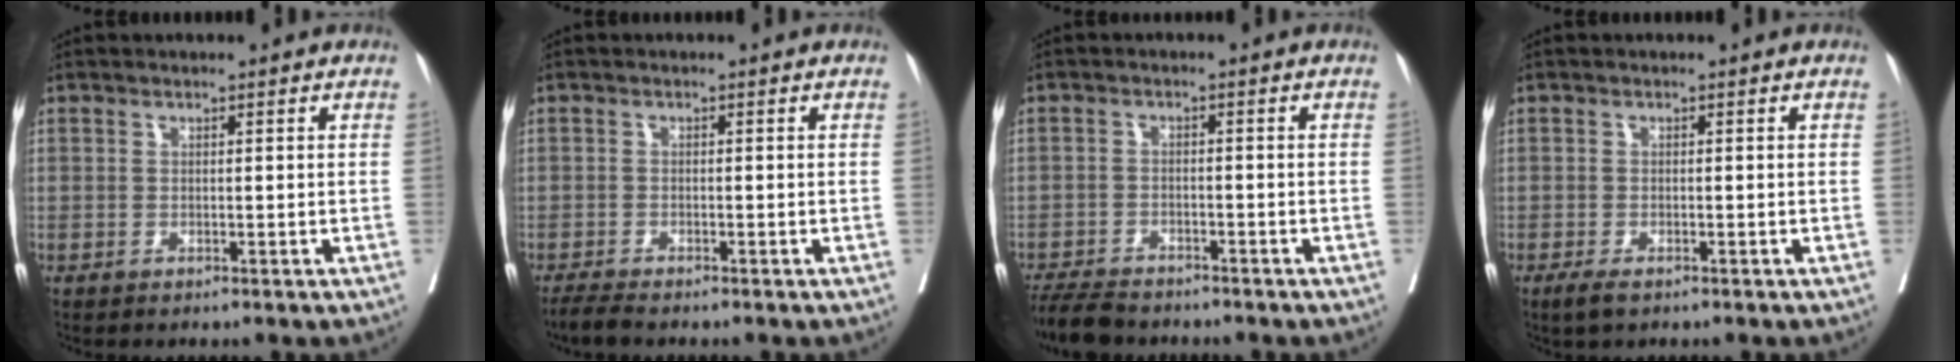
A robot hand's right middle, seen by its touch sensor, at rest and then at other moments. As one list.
[{"total": 2.3, "force": [-2.1, 0.0, 1.1], "torque": [-0.024, -0.008, -0.040]}, {"total": 6.1, "force": [-5.6, 1.4, 1.8], "torque": [-0.026, -0.015, -0.097]}, {"total": 2.2, "force": [-1.4, 0.7, 1.5], "torque": [-0.032, -0.006, -0.023]}]